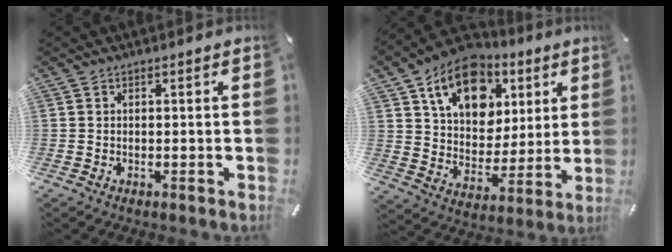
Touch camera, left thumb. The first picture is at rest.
{"total": 16.5, "force": [8.5, 11.7, 7.9], "torque": [-0.131, -0.033, 0.154]}